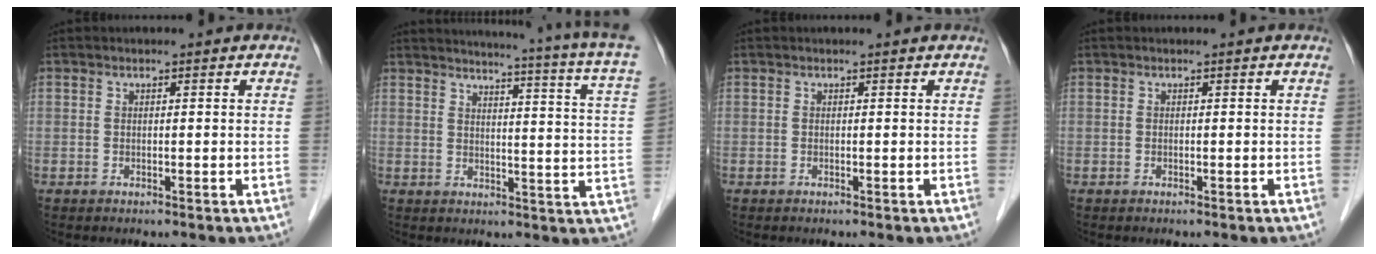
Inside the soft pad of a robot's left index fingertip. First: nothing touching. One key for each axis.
{"total": 18.4, "fx": 15.8, "fy": -1.2, "fz": 9.4, "tx": -0.141, "ty": -0.068, "tz": 0.171}
{"total": 0.7, "fx": 0.7, "fy": 0.0, "fz": 0.1, "tx": -0.007, "ty": 0.002, "tz": 0.006}
{"total": 0.0}